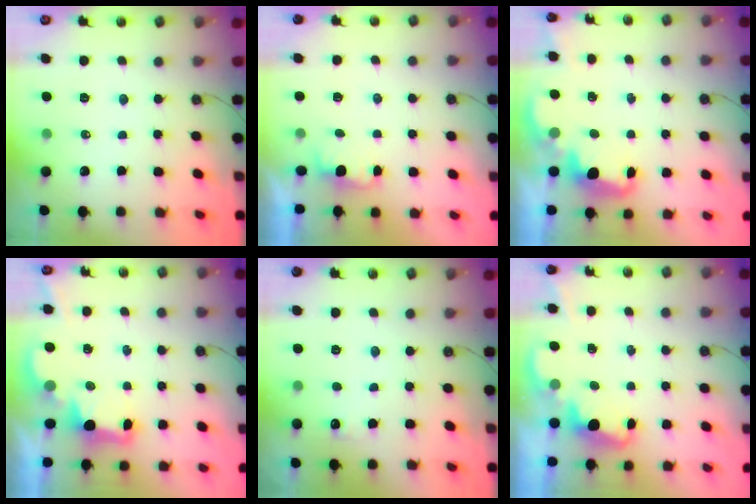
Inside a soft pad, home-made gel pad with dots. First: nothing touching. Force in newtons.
{"total": 1.4, "press": 1.2, "slide": 0.8}
{"total": 2.7, "press": 2.6, "slide": 0.7}
{"total": 2.9, "press": 2.9, "slide": 0.6}
{"total": 5.3, "press": 5.2, "slide": 1.2}
{"total": 1.9, "press": 1.9, "slide": 0.6}